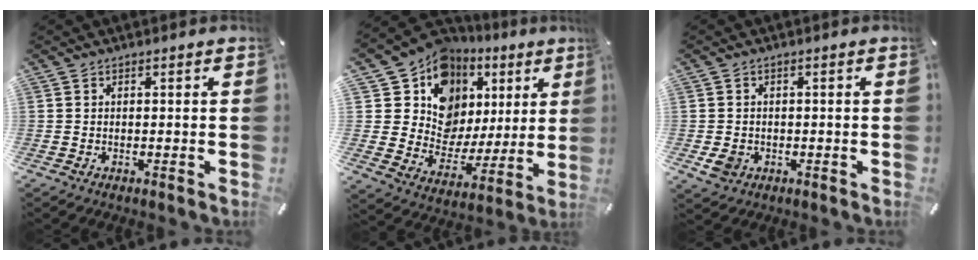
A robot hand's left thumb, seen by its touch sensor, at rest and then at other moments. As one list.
[{"total": 13.0, "force": [6.5, 10.8, 3.3], "torque": [-0.055, -0.079, 0.129]}, {"total": 3.5, "force": [-0.9, 3.0, 1.5], "torque": [-0.023, 0.000, -0.015]}]